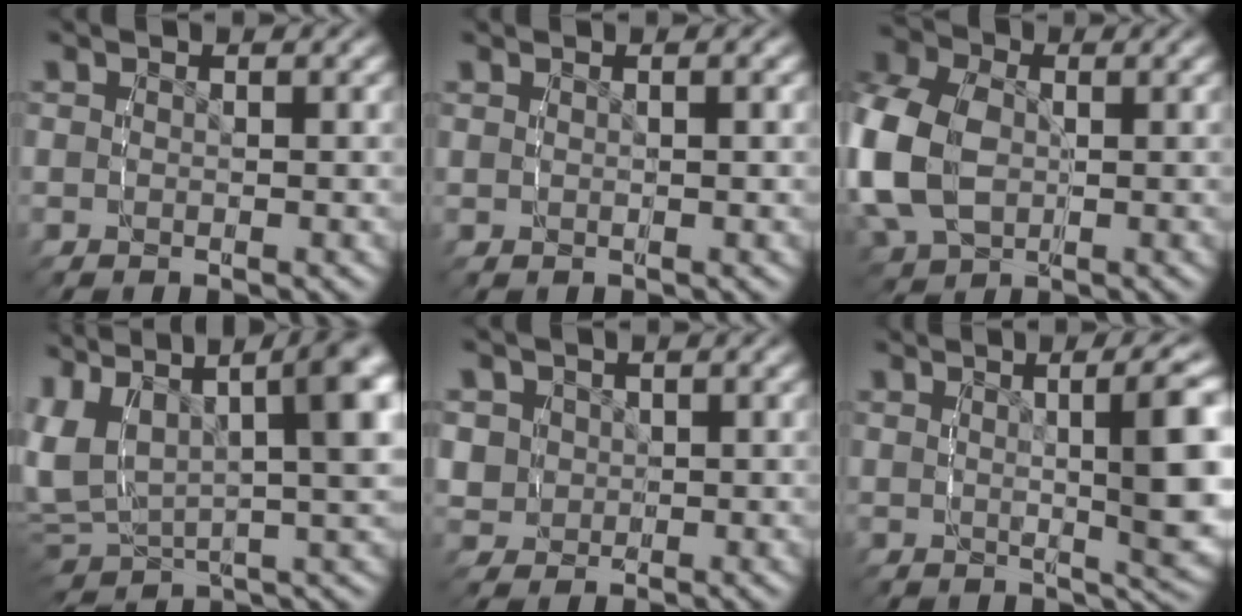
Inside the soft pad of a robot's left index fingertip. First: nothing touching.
{"total": 0.6, "force": [0.4, -0.3, 0.4], "torque": [-0.004, -0.001, 0.013]}
{"total": 8.0, "force": [0.0, 6.5, 4.7], "torque": [-0.137, -0.023, 0.013]}
{"total": 16.3, "force": [3.7, 11.9, 10.6], "torque": [-0.201, -0.002, 0.050]}
{"total": 4.8, "force": [0.5, 4.5, 1.7], "torque": [-0.051, -0.019, 0.020]}
{"total": 9.0, "force": [2.8, 2.7, 8.1], "torque": [-0.090, 0.016, 0.045]}